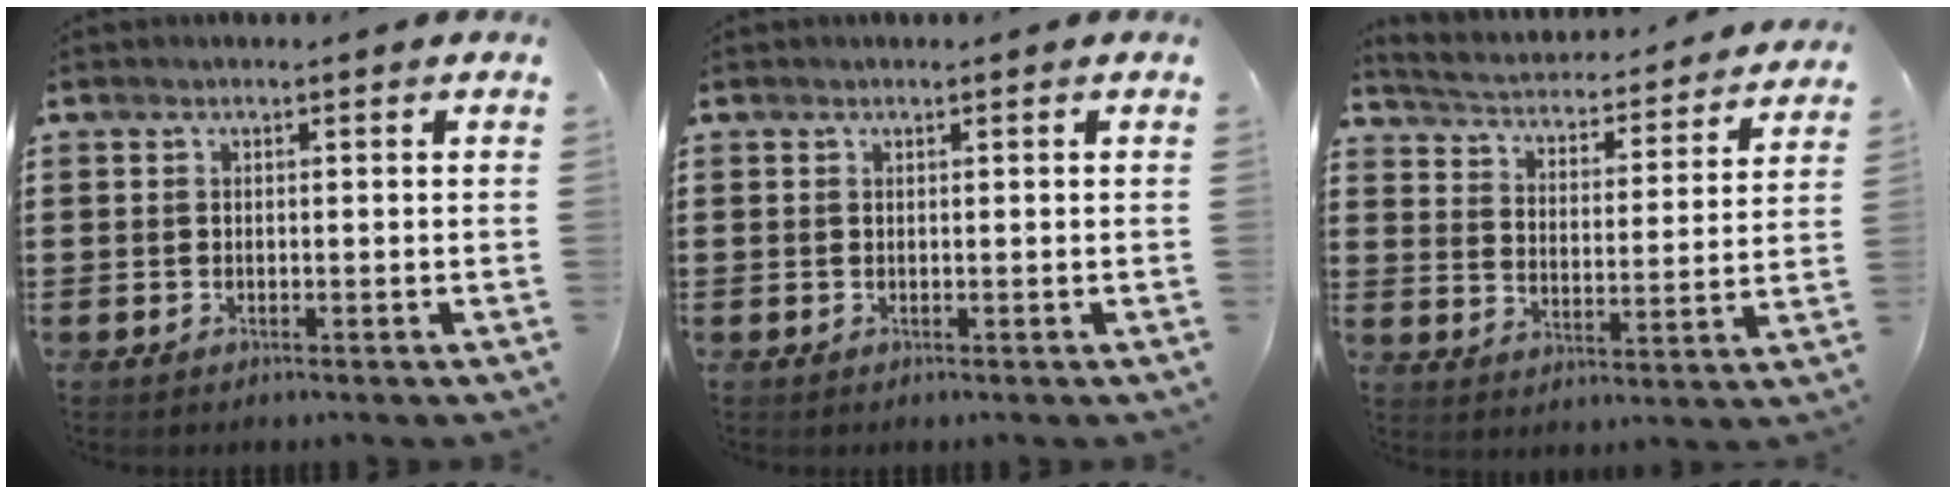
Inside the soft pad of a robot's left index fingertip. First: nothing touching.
{"total": 0.0}
{"total": 2.7, "force": [2.6, 0.0, 0.3], "torque": [-0.027, -0.032, 0.034]}